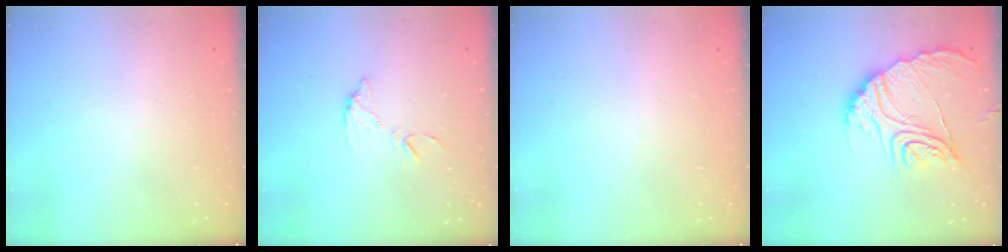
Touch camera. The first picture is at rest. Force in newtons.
{"total": 8.1, "press": 8.1, "slide": 0.3}
{"total": 0.0}
{"total": 17.5, "press": 17.5, "slide": 1.1}